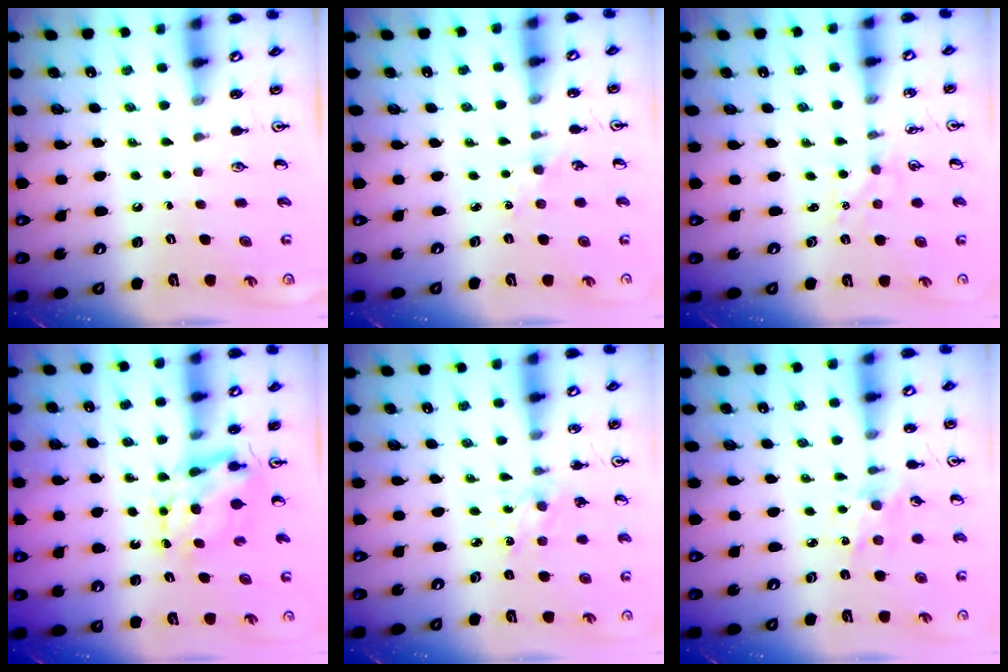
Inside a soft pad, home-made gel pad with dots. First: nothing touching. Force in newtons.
{"total": 2.8, "press": 2.7, "slide": 0.4}
{"total": 2.3, "press": 2.3, "slide": 0.3}
{"total": 7.7, "press": 7.7, "slide": 0.5}
{"total": 2.2, "press": 2.2, "slide": 0.5}
{"total": 2.0, "press": 2.0, "slide": 0.4}